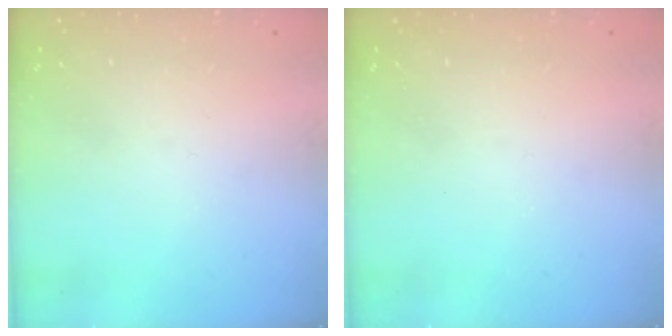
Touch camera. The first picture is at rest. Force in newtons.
{"total": 0.0}